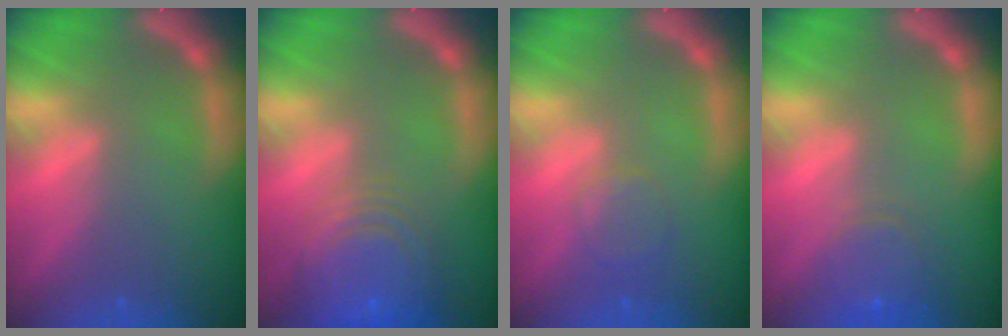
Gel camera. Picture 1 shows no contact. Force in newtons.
{"total": 9.5}
{"total": 2.4}
{"total": 3.5}